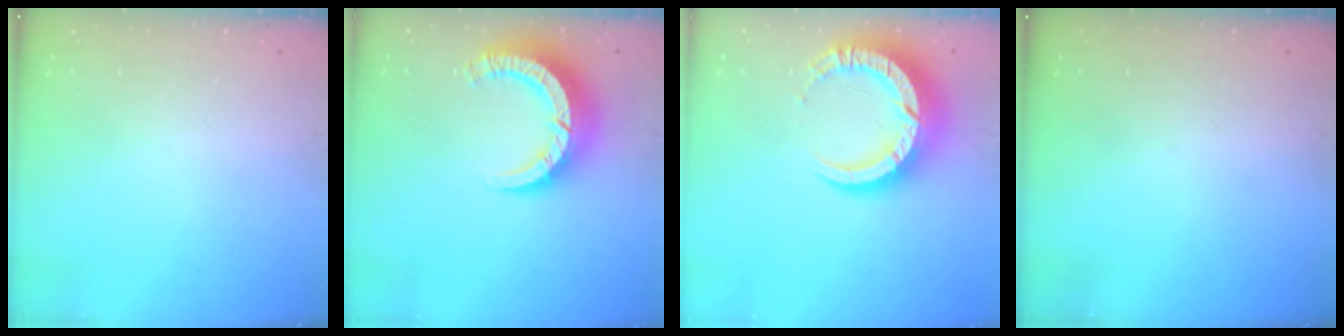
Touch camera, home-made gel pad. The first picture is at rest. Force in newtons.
{"total": 9.3, "press": 9.2, "slide": 1.1}
{"total": 13.7, "press": 13.6, "slide": 1.2}
{"total": 0.0}